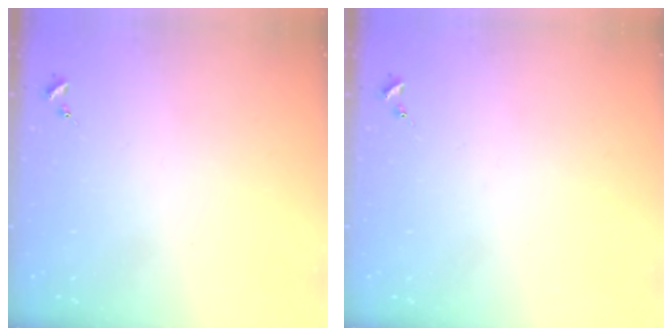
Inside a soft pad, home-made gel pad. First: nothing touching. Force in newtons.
{"total": 0.0}